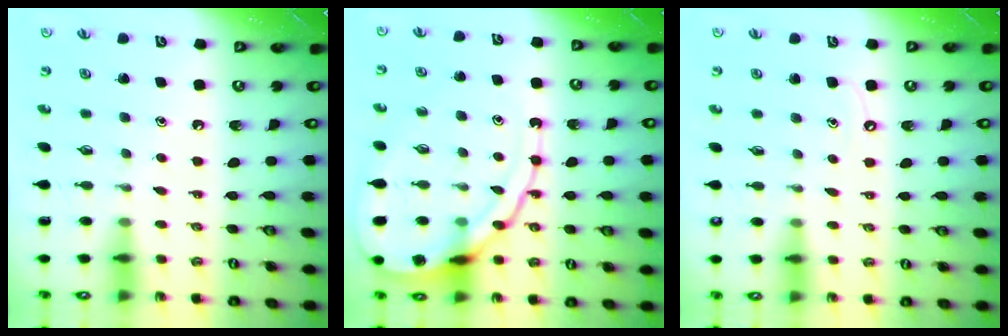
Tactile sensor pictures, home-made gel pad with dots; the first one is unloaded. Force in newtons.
{"total": 14.4, "press": 14.3, "slide": 1.4}
{"total": 5.1, "press": 5.1, "slide": 0.7}